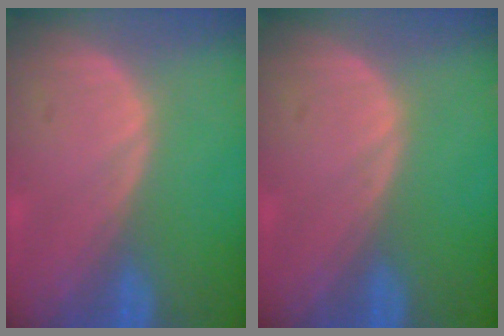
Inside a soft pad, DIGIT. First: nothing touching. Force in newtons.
{"total": 0.0}